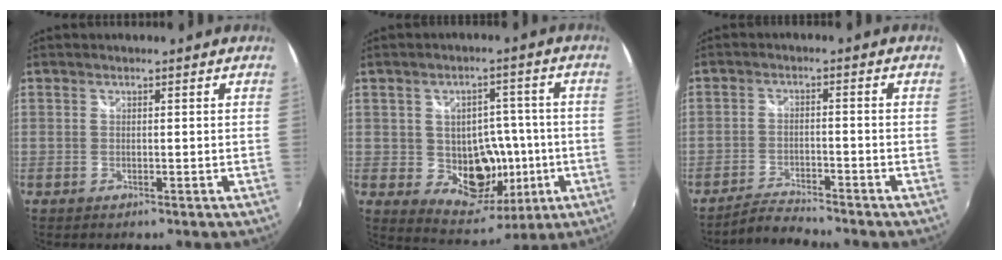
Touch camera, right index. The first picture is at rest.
{"total": 11.4, "force": [-1.7, 9.5, 6.2], "torque": [-0.106, 0.005, -0.006]}
{"total": 5.0, "force": [-4.9, -0.2, 1.0], "torque": [-0.040, -0.002, -0.093]}